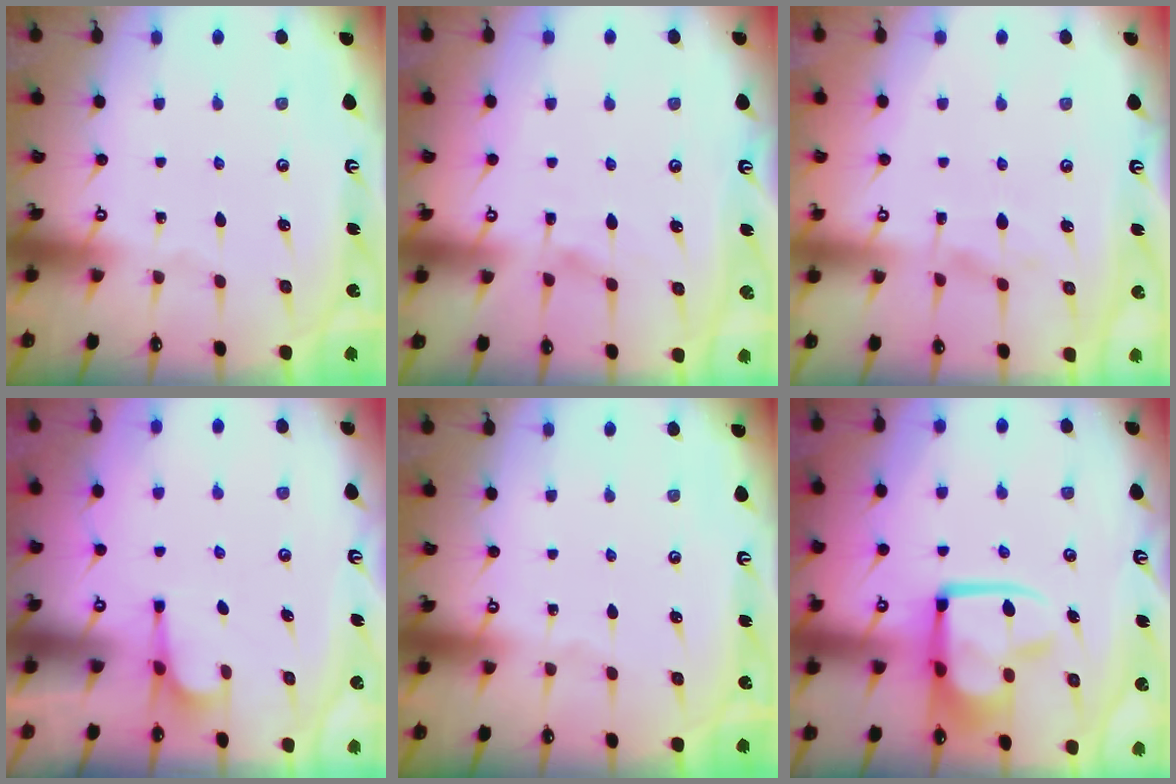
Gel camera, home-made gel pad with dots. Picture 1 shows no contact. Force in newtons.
{"total": 4.8, "press": 4.8, "slide": 0.5}
{"total": 2.4, "press": 2.3, "slide": 0.7}
{"total": 2.1, "press": 1.9, "slide": 0.8}
{"total": 0.0}
{"total": 13.9, "press": 13.8, "slide": 1.7}